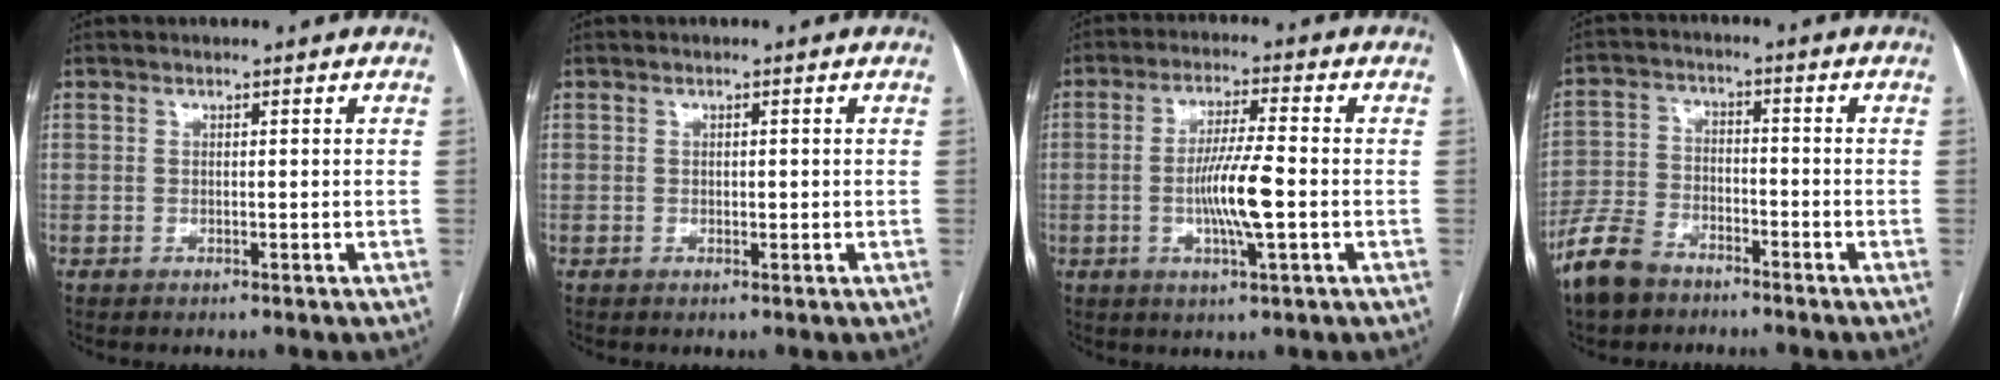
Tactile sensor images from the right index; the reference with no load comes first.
{"total": 0.6, "force": [0.0, 0.4, 0.5], "torque": [-0.005, 0.000, 0.000]}
{"total": 8.1, "force": [-1.5, 0.3, 8.0], "torque": [-0.152, -0.005, -0.030]}
{"total": 7.9, "force": [-5.9, 4.1, 3.3], "torque": [-0.086, -0.004, -0.114]}